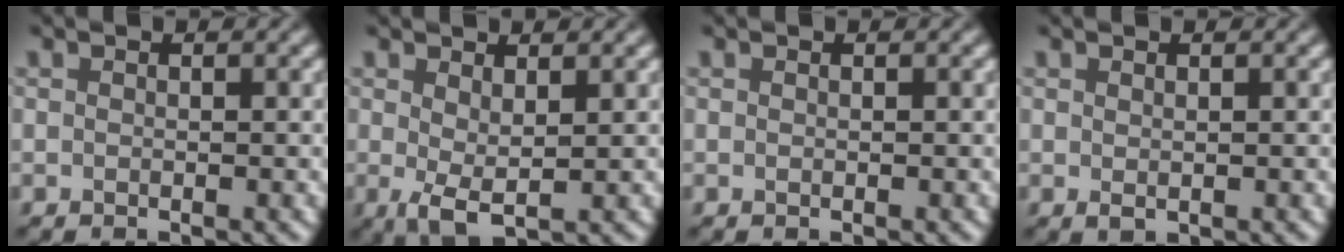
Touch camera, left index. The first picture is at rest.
{"total": 2.3, "force": [0.5, 0.8, 2.1], "torque": [-0.047, -0.006, 0.011]}
{"total": 0.0}
{"total": 0.6, "force": [0.3, 0.3, 0.4], "torque": [-0.009, -0.003, 0.009]}